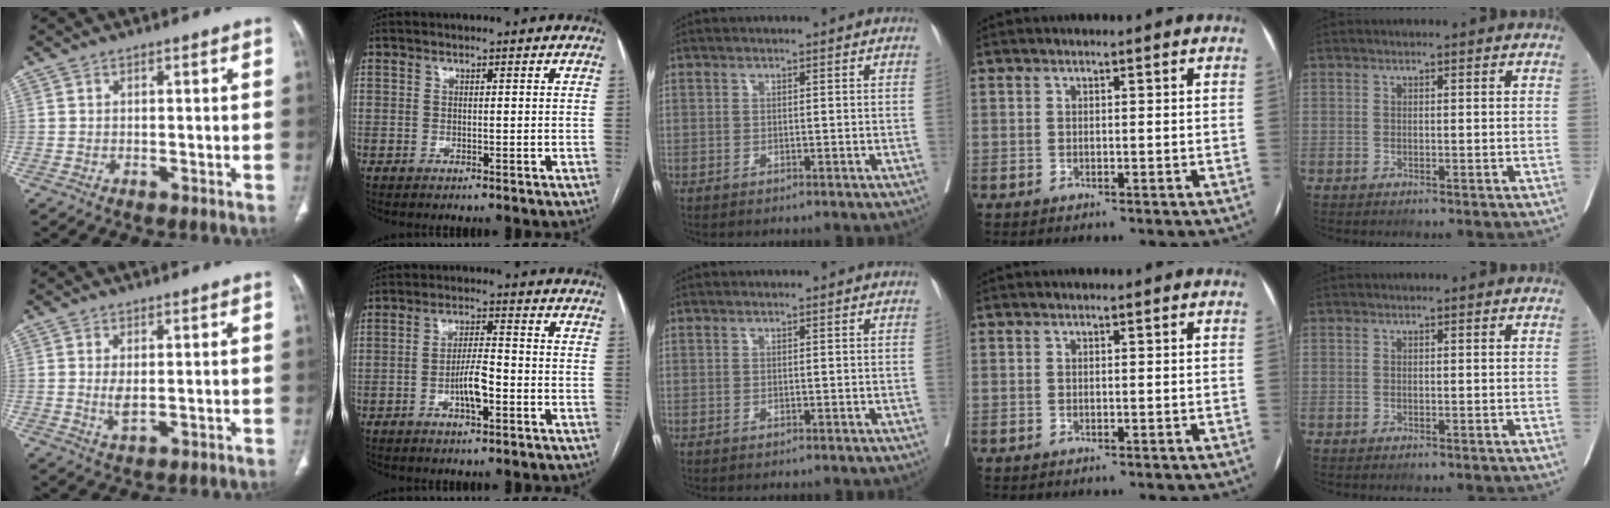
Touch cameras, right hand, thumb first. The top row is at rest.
{"thumb": {"total": 2.8, "force": [0.3, 1.2, 2.5], "torque": [-0.052, -0.010, 0.014]}, "index": {"total": 5.4, "force": [-1.9, 1.2, 4.9], "torque": [-0.095, 0.005, -0.034]}}